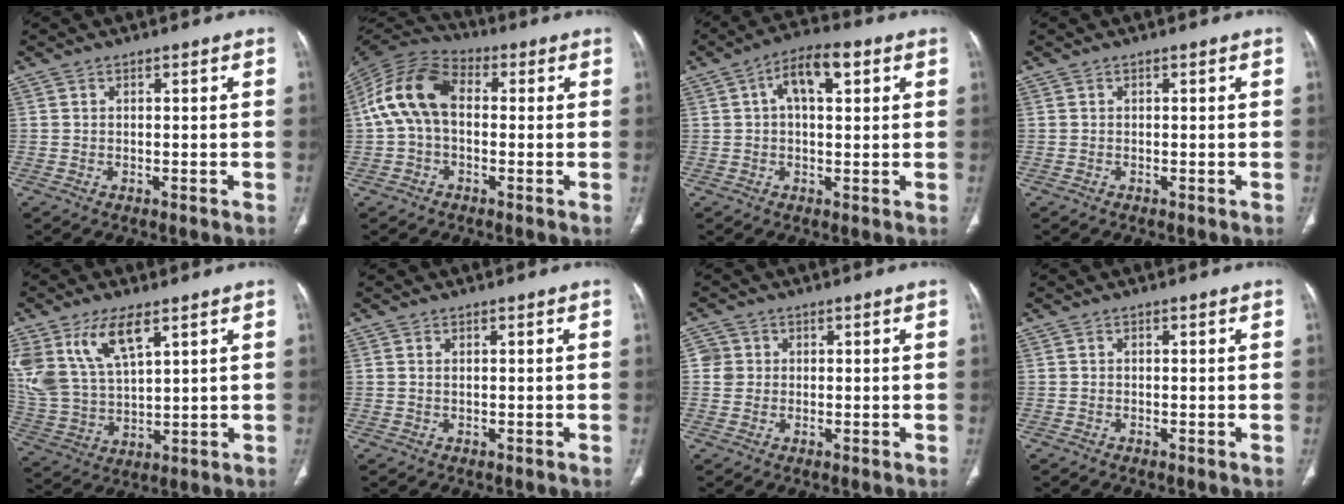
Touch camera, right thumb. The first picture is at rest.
{"total": 12.9, "force": [0.8, 8.4, 9.8], "torque": [-0.192, 0.036, 0.003]}
{"total": 8.5, "force": [2.7, 4.0, 7.0], "torque": [-0.110, 0.019, 0.039]}
{"total": 0.0}
{"total": 14.3, "force": [7.4, 6.6, 10.3], "torque": [-0.205, -0.021, 0.159]}
{"total": 0.5, "force": [0.2, 0.2, 0.4], "torque": [-0.011, 0.003, 0.005]}
{"total": 3.0, "force": [0.5, 2.9, 0.3], "torque": [0.015, 0.003, 0.006]}
{"total": 0.0}